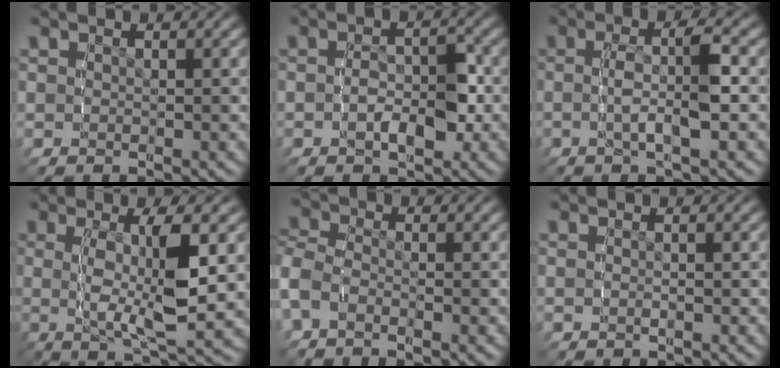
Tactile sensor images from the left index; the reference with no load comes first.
{"total": 2.7, "force": [-1.3, 1.7, 1.8], "torque": [-0.040, -0.001, -0.023]}
{"total": 3.2, "force": [-0.6, 0.1, 3.2], "torque": [-0.068, 0.002, -0.008]}
{"total": 6.8, "force": [0.3, 1.6, 6.6], "torque": [-0.123, -0.013, 0.016]}
{"total": 3.9, "force": [-1.2, 3.2, 1.8], "torque": [-0.063, -0.007, -0.030]}
{"total": 0.0}